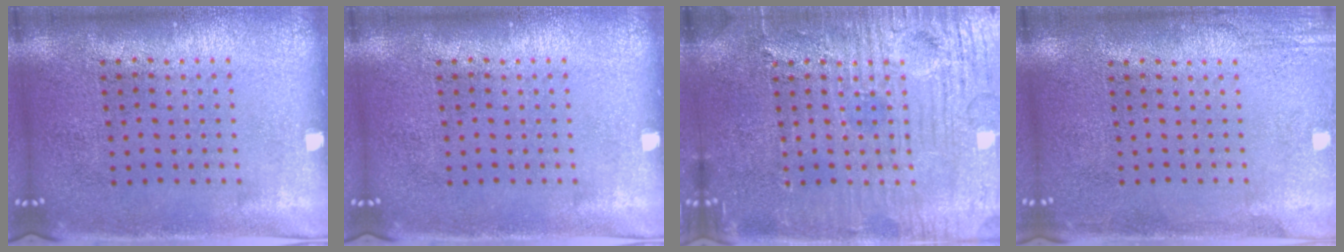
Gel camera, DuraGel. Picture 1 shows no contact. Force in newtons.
{"total": 0.0}
{"total": 5.7, "press": 5.7, "slide": 0.6}
{"total": 1.9, "press": 1.9, "slide": 0.2}